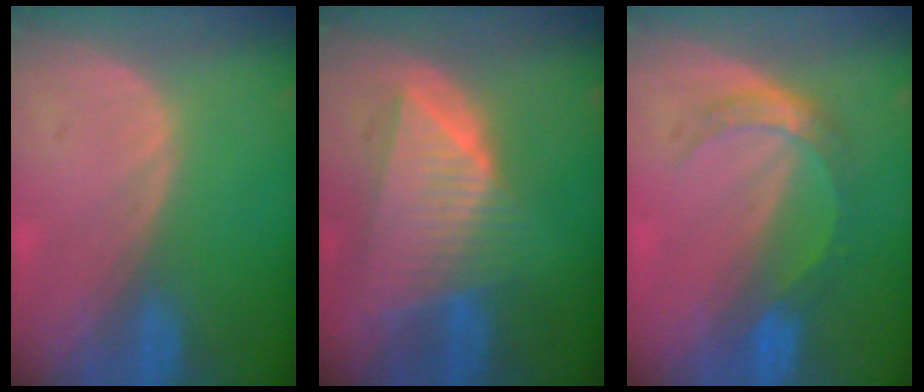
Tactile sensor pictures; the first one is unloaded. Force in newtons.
{"total": 9.1, "press": 8.1, "slide": 4.1}
{"total": 5.4, "press": 4.8, "slide": 2.4}